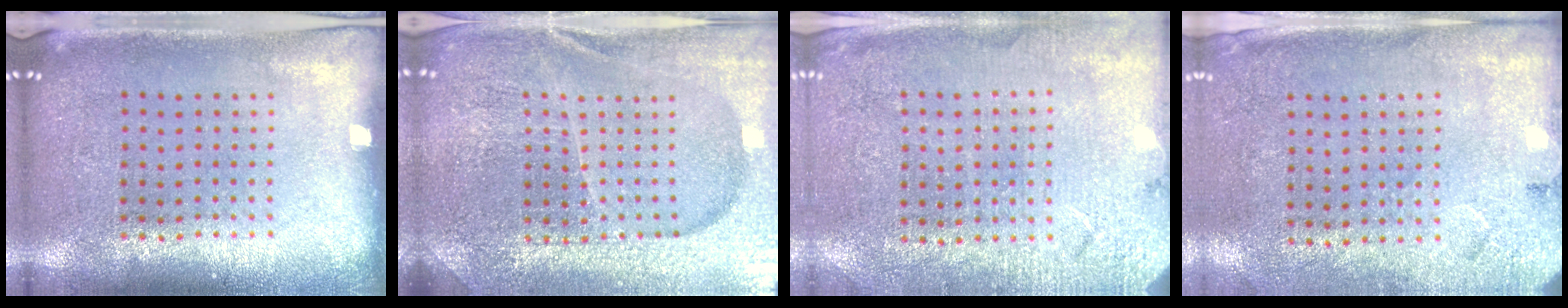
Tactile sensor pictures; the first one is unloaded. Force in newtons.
{"total": 5.2, "press": 4.7, "slide": 2.1}
{"total": 2.7, "press": 2.7, "slide": 0.1}
{"total": 2.7, "press": 2.2, "slide": 1.6}